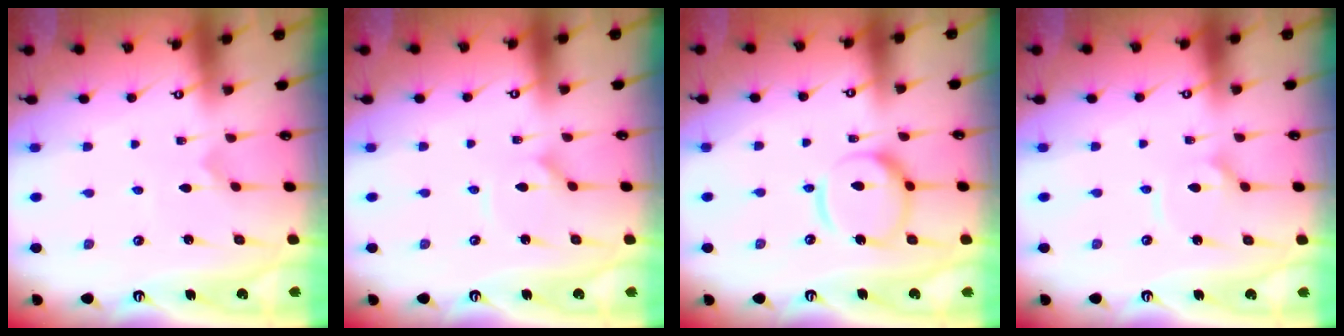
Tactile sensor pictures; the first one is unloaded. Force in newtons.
{"total": 1.3, "press": 1.2, "slide": 0.3}
{"total": 15.5, "press": 15.4, "slide": 1.5}
{"total": 2.7, "press": 2.6, "slide": 0.7}